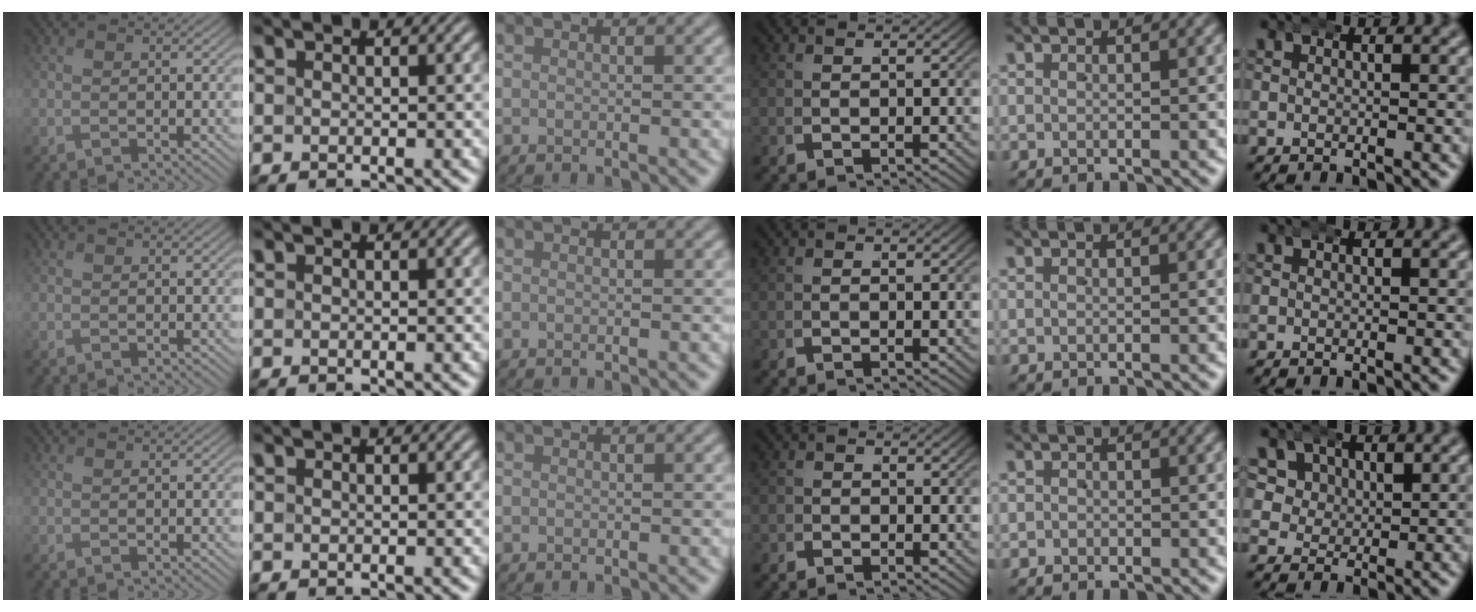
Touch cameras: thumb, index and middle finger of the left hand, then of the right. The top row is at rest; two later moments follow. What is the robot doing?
{"motion": "wrap", "object": "aluminum foil"}